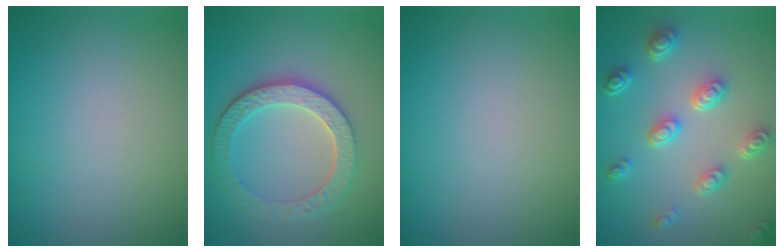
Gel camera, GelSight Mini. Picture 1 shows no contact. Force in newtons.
{"total": 4.6, "press": 4.1, "slide": 2.1}
{"total": 0.0}
{"total": 4.9, "press": 3.9, "slide": 3.0}